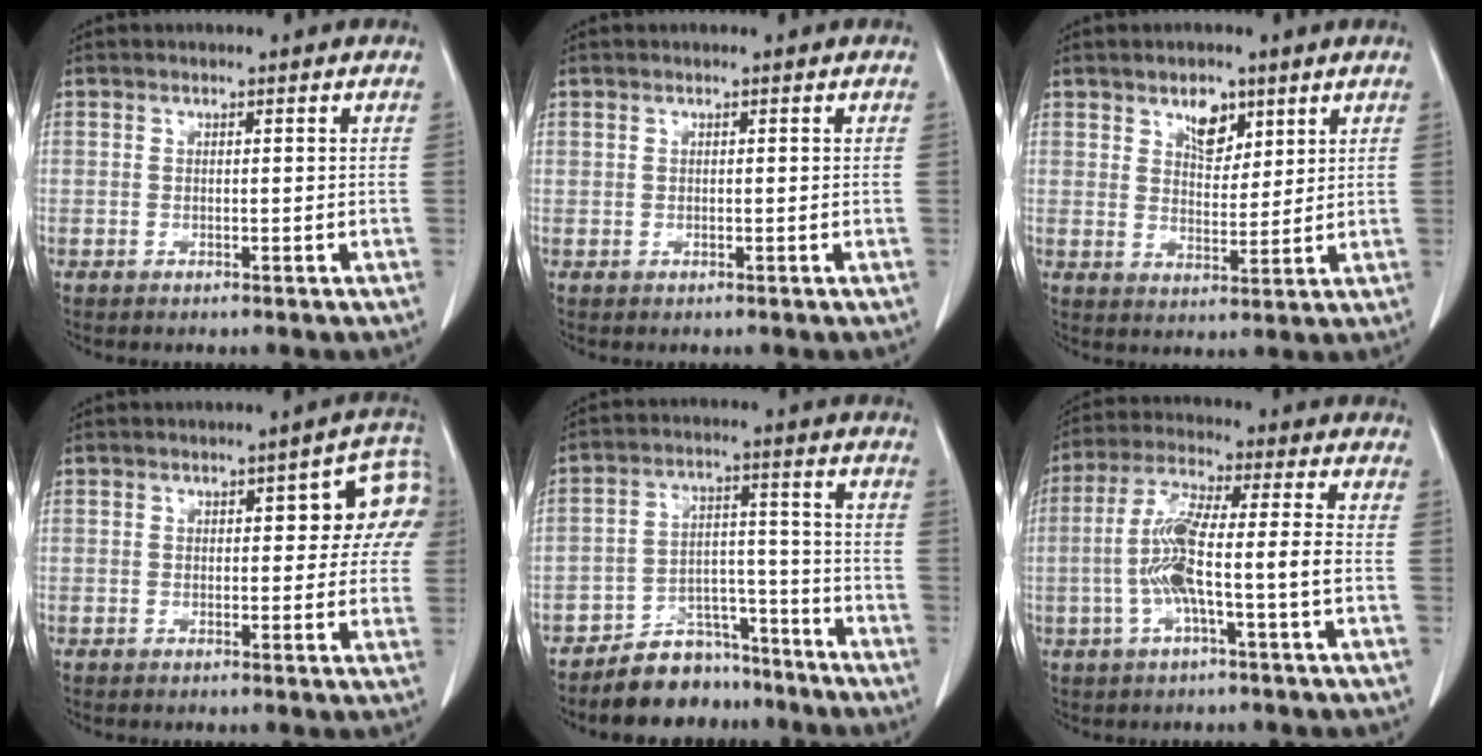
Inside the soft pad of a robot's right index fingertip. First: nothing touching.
{"total": 0.0}
{"total": 5.0, "force": [3.1, 2.7, 2.9], "torque": [-0.046, -0.002, 0.055]}
{"total": 8.1, "force": [2.1, 3.4, 7.1], "torque": [-0.066, 0.029, 0.019]}
{"total": 8.7, "force": [-7.5, 4.2, 1.2], "torque": [-0.010, 0.045, -0.124]}
{"total": 9.7, "force": [-2.1, 0.6, 9.5], "torque": [-0.195, 0.018, -0.043]}